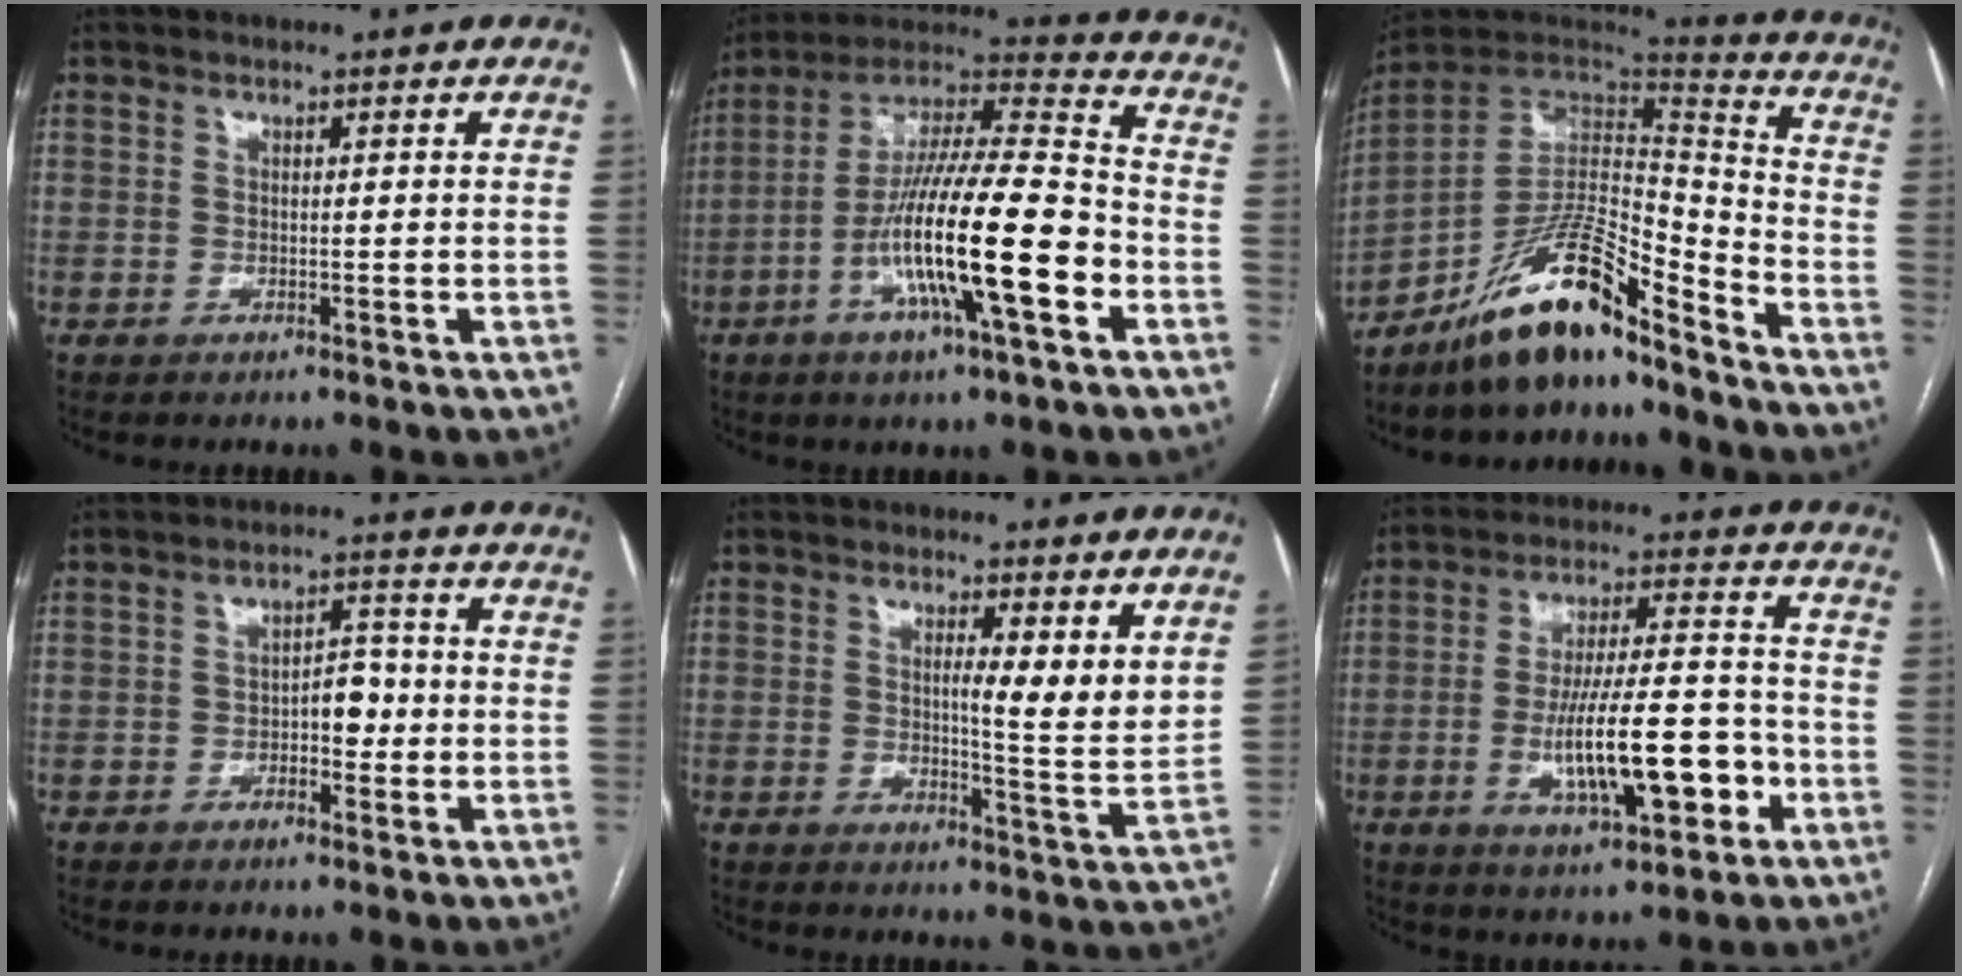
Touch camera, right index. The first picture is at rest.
{"total": 20.2, "force": [-6.4, 2.0, 19.1], "torque": [-0.352, -0.007, -0.112]}
{"total": 15.0, "force": [-11.0, 3.3, 9.7], "torque": [-0.170, 0.023, -0.194]}
{"total": 4.3, "force": [-0.9, 2.3, 3.5], "torque": [-0.046, 0.013, -0.014]}
{"total": 5.7, "force": [3.2, 0.6, 4.7], "torque": [-0.060, -0.023, 0.043]}
{"total": 14.6, "force": [-4.2, 3.5, 13.6], "torque": [-0.237, 0.008, -0.063]}